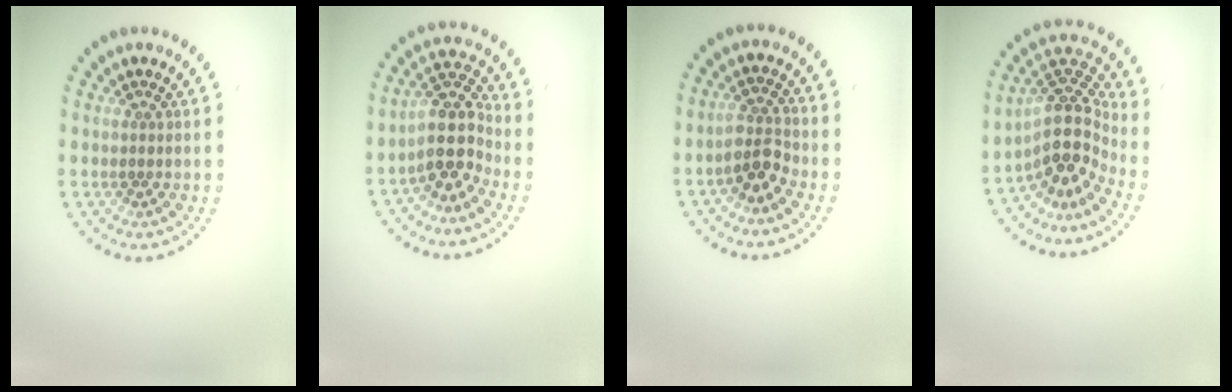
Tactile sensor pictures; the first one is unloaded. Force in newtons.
{"total": 4.2, "press": 3.5, "slide": 2.4}
{"total": 2.7, "press": 2.4, "slide": 1.2}
{"total": 5.1, "press": 3.7, "slide": 3.5}